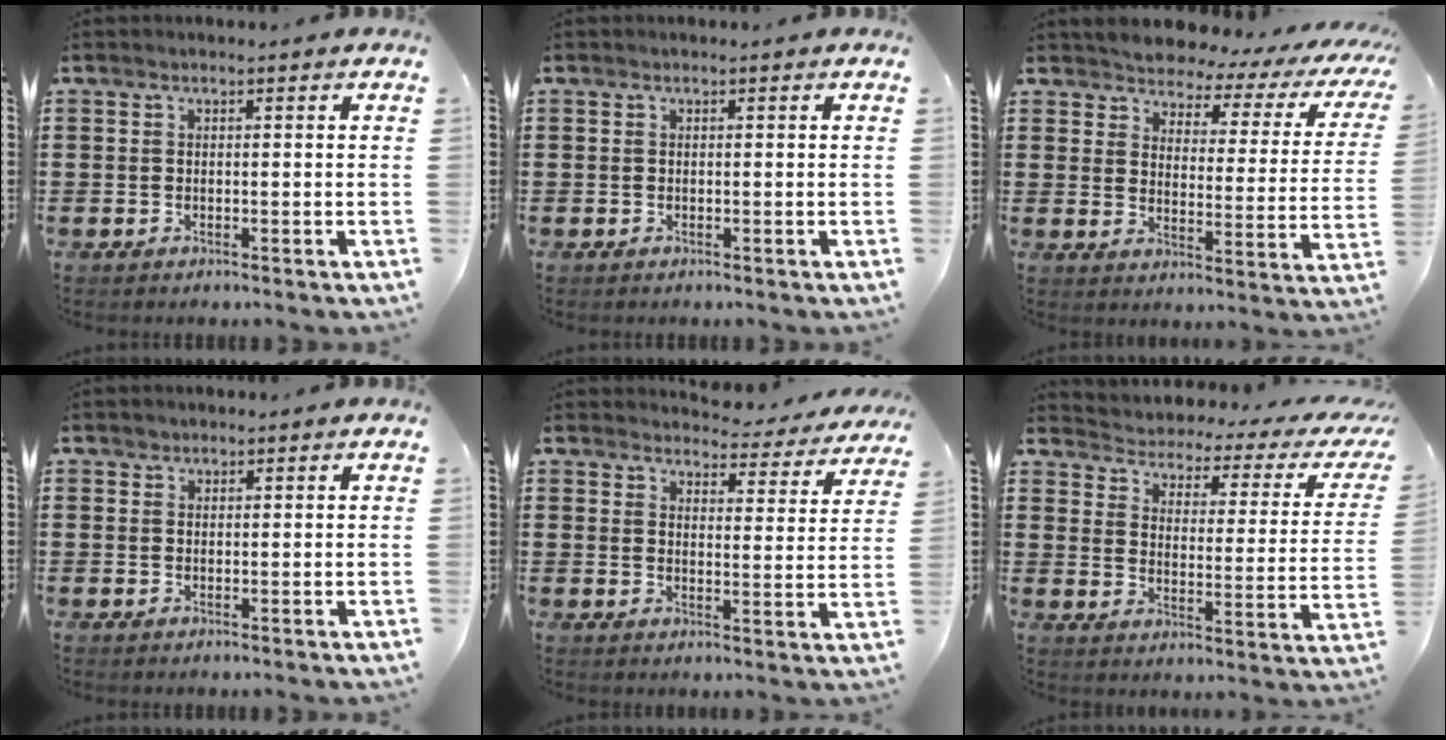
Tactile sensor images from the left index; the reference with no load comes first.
{"total": 0.0}
{"total": 3.1, "force": [3.0, 0.7, 0.2], "torque": [-0.030, -0.029, 0.043]}
{"total": 1.0, "force": [0.8, 0.6, 0.1], "torque": [-0.004, 0.003, 0.015]}
{"total": 4.1, "force": [4.0, 0.4, 0.6], "torque": [-0.024, -0.030, 0.067]}
{"total": 1.6, "force": [1.4, 0.4, 0.6], "torque": [-0.028, -0.021, 0.011]}